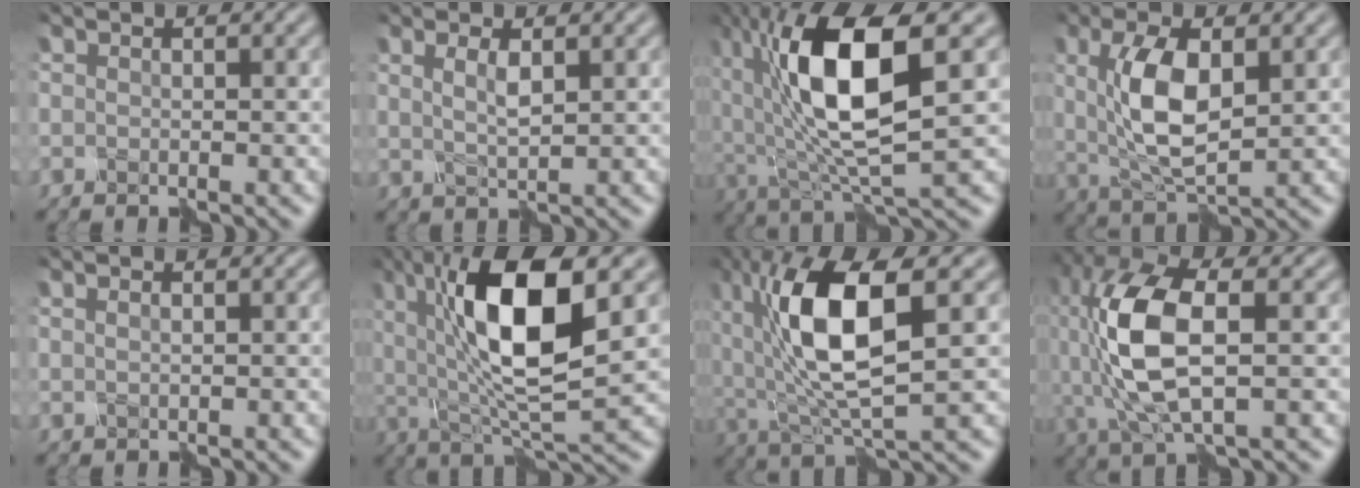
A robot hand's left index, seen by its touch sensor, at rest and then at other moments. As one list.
[{"total": 1.7, "force": [0.7, 0.3, 1.6], "torque": [-0.039, 0.002, 0.018]}, {"total": 12.1, "force": [1.7, 4.8, 11.0], "torque": [-0.206, 0.000, 0.034]}, {"total": 6.6, "force": [0.8, 2.7, 6.0], "torque": [-0.128, 0.001, 0.018]}, {"total": 0.6, "force": [0.5, 0.2, 0.4], "torque": [-0.005, 0.001, 0.005]}, {"total": 11.9, "force": [2.4, 3.7, 11.1], "torque": [-0.198, 0.006, 0.045]}, {"total": 10.7, "force": [1.7, 4.2, 9.7], "torque": [-0.198, 0.004, 0.035]}, {"total": 9.6, "force": [-0.3, 4.1, 8.6], "torque": [-0.203, 0.010, -0.003]}]